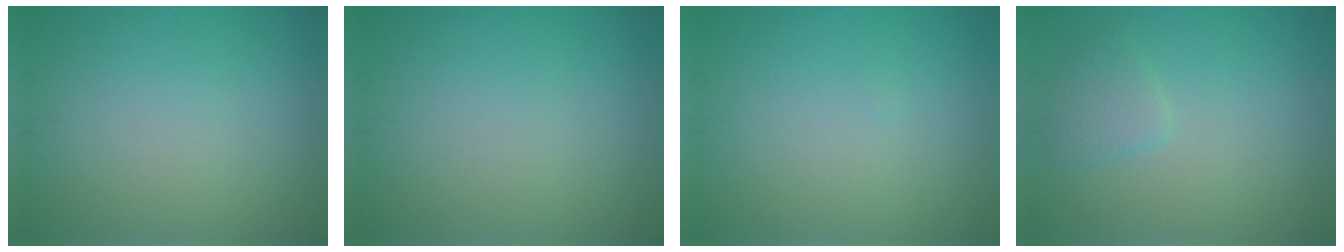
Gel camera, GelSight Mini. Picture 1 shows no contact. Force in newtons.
{"total": 0.0}
{"total": 0.0}
{"total": 1.7, "press": 1.7, "slide": 0.2}